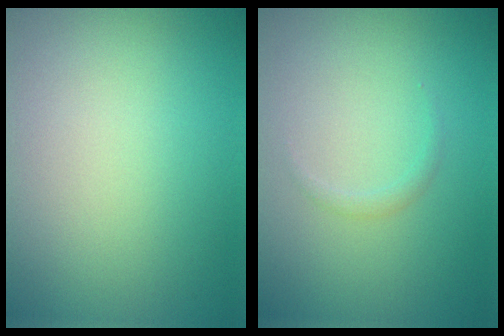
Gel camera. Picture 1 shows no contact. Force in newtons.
{"total": 0.6, "press": 0.6, "slide": 0.1}